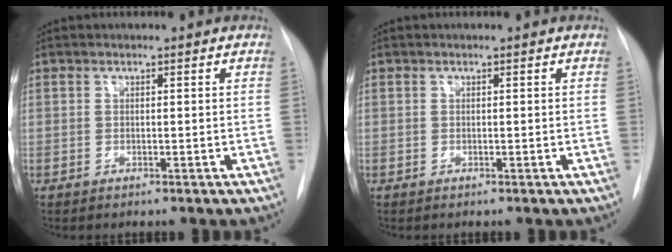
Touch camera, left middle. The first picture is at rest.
{"total": 0.0}